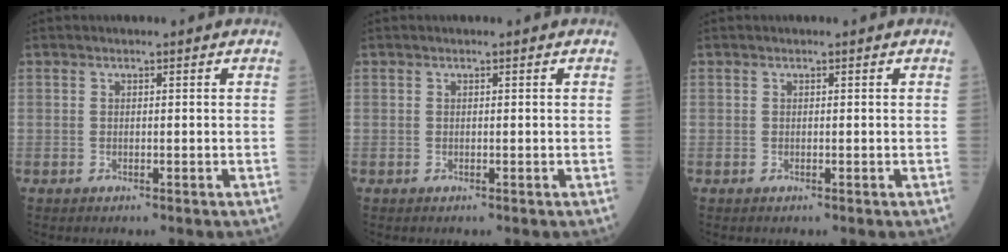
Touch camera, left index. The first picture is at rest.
{"total": 0.0}
{"total": 0.0}